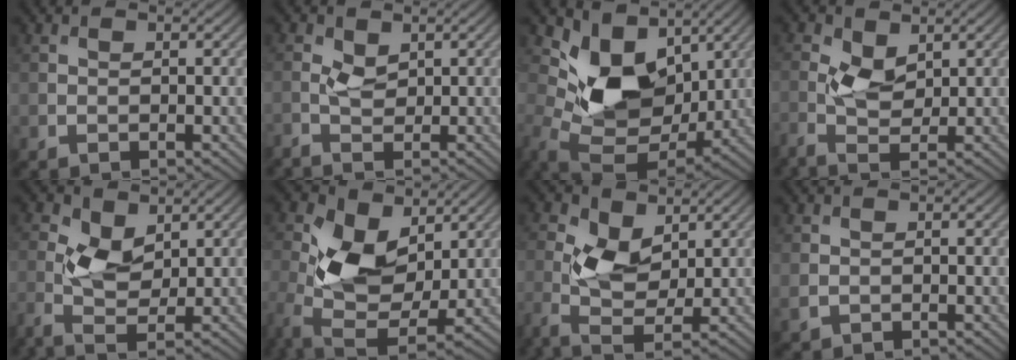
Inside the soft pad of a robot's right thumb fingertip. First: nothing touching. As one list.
[{"total": 1.8, "force": [0.0, 0.9, 1.6], "torque": [-0.042, 0.004, -0.006]}, {"total": 10.9, "force": [2.9, 7.6, 7.2], "torque": [-0.158, -0.023, 0.053]}, {"total": 3.4, "force": [0.3, 1.6, 3.0], "torque": [-0.081, 0.004, 0.000]}, {"total": 4.6, "force": [0.3, 2.3, 4.0], "torque": [-0.110, 0.002, 0.002]}, {"total": 11.6, "force": [1.8, 6.7, 9.3], "torque": [-0.218, 0.002, 0.027]}, {"total": 6.8, "force": [0.5, 3.5, 5.8], "torque": [-0.146, 0.005, 0.003]}, {"total": 1.3, "force": [-0.1, 1.1, 0.7], "torque": [-0.022, -0.006, 0.000]}]